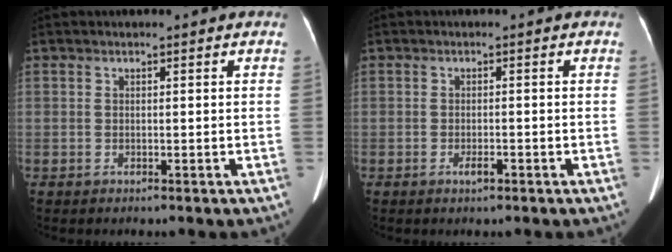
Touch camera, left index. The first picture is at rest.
{"total": 1.4, "force": [-0.8, 0.4, 1.0], "torque": [-0.019, -0.001, -0.011]}